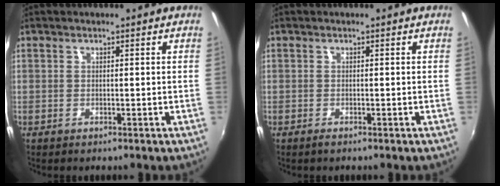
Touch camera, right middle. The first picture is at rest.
{"total": 0.6, "force": [-0.5, 0.1, 0.3], "torque": [-0.006, -0.001, -0.010]}